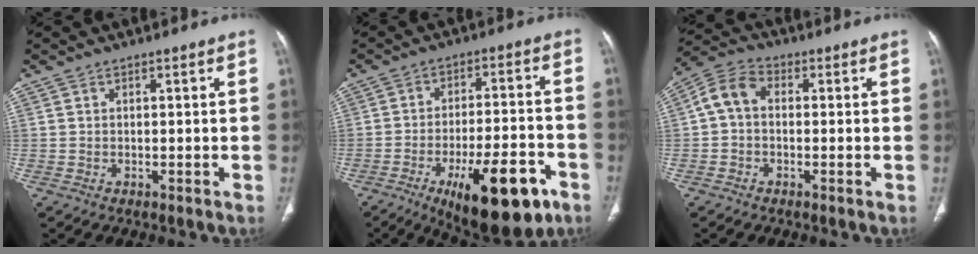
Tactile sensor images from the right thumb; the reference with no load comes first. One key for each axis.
{"total": 18.5, "fx": -9.4, "fy": 6.5, "fz": 14.5, "tx": -0.184, "ty": 0.044, "tz": -0.130}
{"total": 6.3, "fx": 0.1, "fy": 4.4, "fz": 4.5, "tx": -0.082, "ty": 0.020, "tz": -0.011}